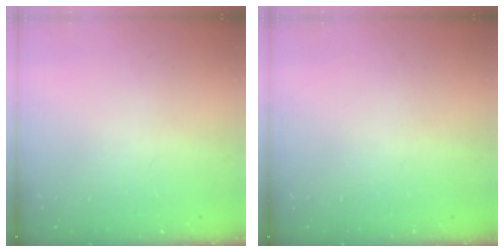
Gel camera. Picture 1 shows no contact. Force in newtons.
{"total": 0.0}